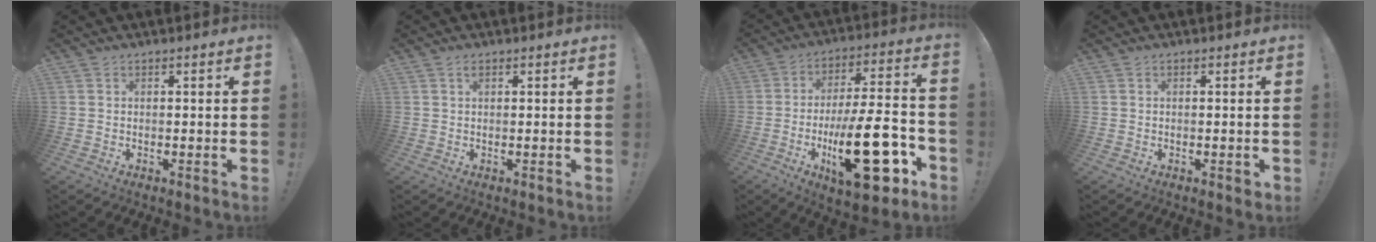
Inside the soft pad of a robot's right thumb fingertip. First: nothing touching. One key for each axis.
{"total": 1.0, "fx": 0.6, "fy": 0.2, "fz": 0.7, "tx": -0.009, "ty": -0.001, "tz": 0.010}
{"total": 27.1, "fx": -8.5, "fy": 9.6, "fz": 23.9, "tx": -0.385, "ty": 0.047, "tz": -0.126}
{"total": 1.1, "fx": -0.2, "fy": 0.6, "fz": 1.0, "tx": -0.015, "ty": 0.002, "tz": -0.002}